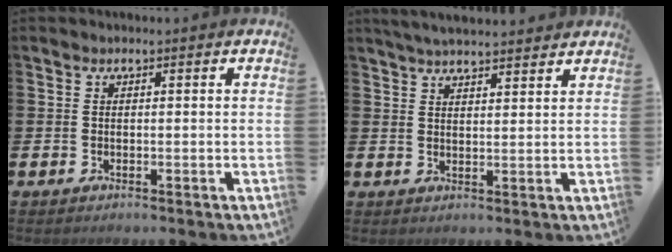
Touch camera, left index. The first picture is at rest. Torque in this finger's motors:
{"motor_torque": [1.00, -1.14, 0.46, 0.04]}